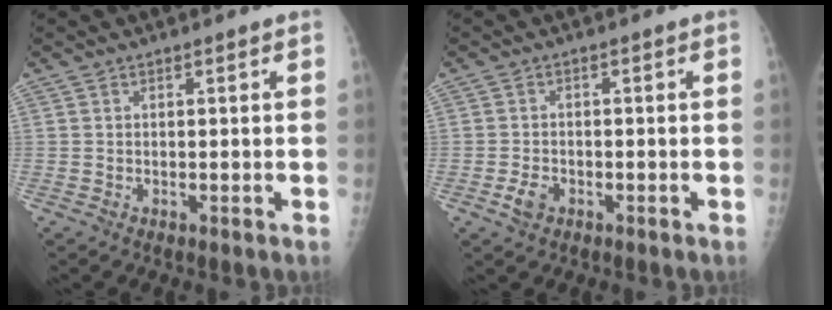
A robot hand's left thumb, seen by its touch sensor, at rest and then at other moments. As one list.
[{"total": 2.7, "force": [-1.4, 1.8, 1.5], "torque": [-0.024, 0.004, -0.022]}]